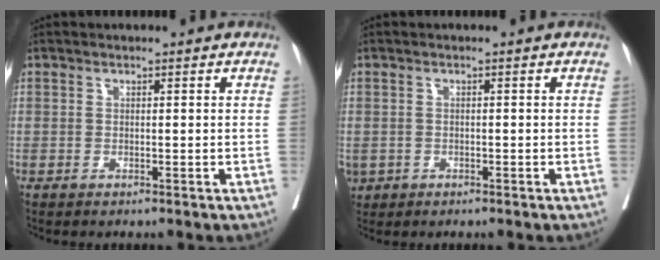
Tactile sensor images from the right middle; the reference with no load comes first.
{"total": 2.5, "force": [-0.9, 2.0, 1.1], "torque": [-0.028, -0.002, -0.012]}